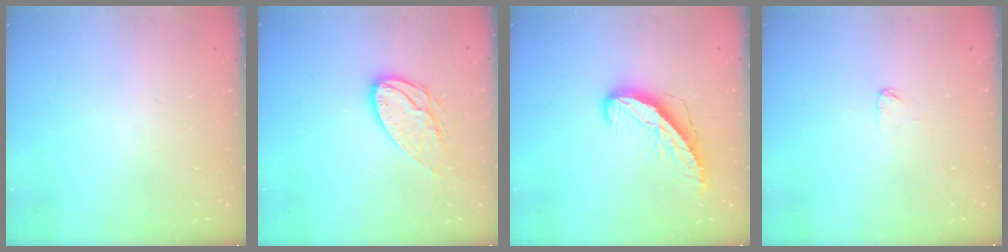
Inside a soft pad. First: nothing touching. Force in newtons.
{"total": 11.2, "press": 11.2, "slide": 0.5}
{"total": 9.5, "press": 9.5, "slide": 0.5}
{"total": 2.9, "press": 2.9, "slide": 0.1}